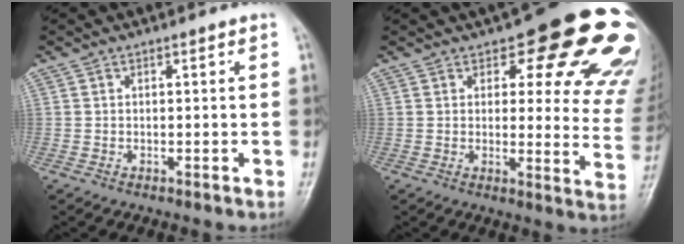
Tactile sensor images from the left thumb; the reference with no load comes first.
{"total": 22.2, "force": [13.2, 8.4, 15.7], "torque": [-0.142, -0.056, 0.145]}